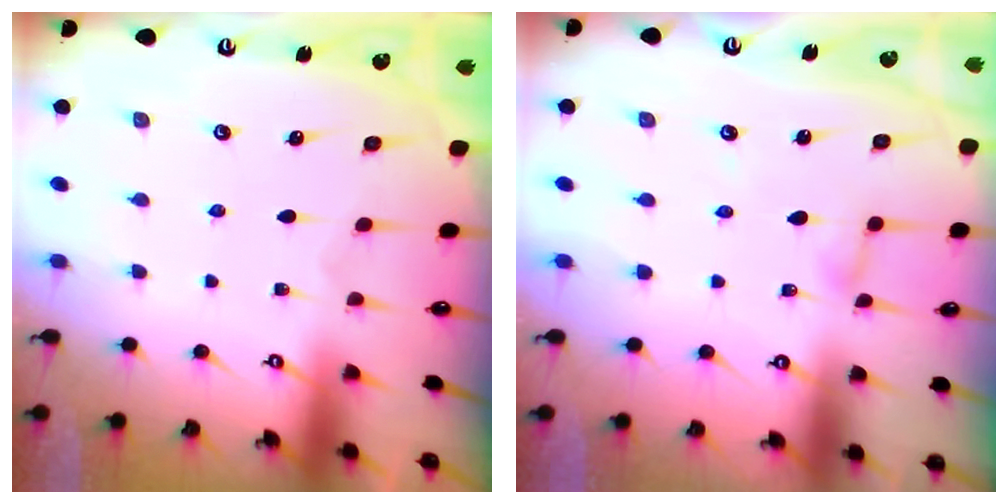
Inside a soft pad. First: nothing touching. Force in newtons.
{"total": 2.8, "press": 2.7, "slide": 0.3}